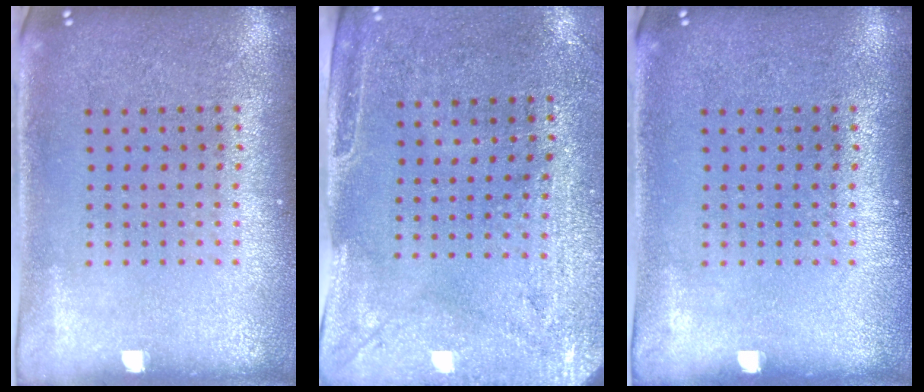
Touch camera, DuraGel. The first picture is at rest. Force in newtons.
{"total": 3.0, "press": 2.3, "slide": 1.8}
{"total": 0.0}